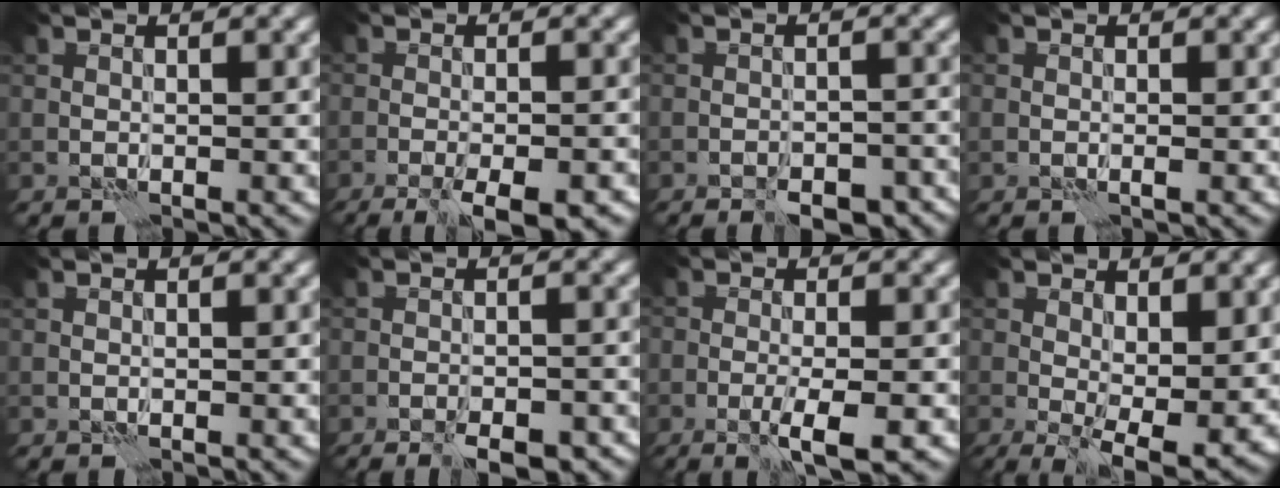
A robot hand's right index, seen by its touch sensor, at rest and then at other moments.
{"total": 8.0, "force": [-5.6, 2.1, 5.3], "torque": [-0.069, -0.015, -0.071]}
{"total": 7.0, "force": [-5.7, 2.8, 3.1], "torque": [-0.019, 0.003, -0.068]}
{"total": 0.5, "force": [-0.2, 0.3, 0.4], "torque": [-0.007, -0.002, -0.005]}
{"total": 0.0}
{"total": 6.8, "force": [-5.4, 2.1, 3.6], "torque": [-0.037, 0.001, -0.067]}
{"total": 3.6, "force": [-1.9, 0.5, 3.0], "torque": [-0.055, -0.003, -0.035]}
{"total": 7.1, "force": [-1.0, 3.0, 6.4], "torque": [-0.100, -0.016, -0.007]}